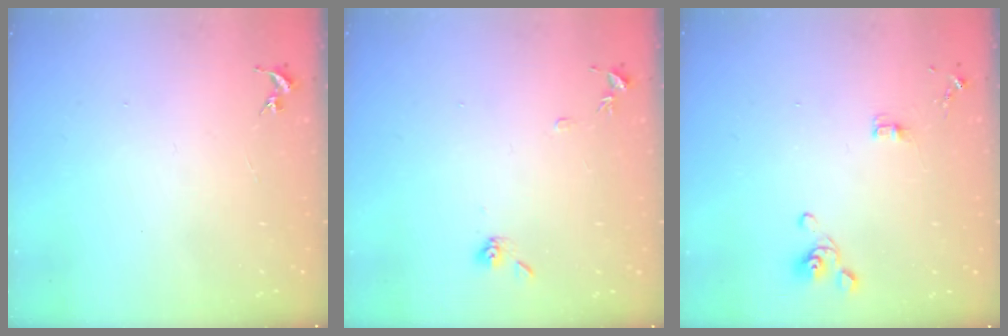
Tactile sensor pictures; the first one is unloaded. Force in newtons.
{"total": 6.4, "press": 6.3, "slide": 0.9}
{"total": 5.4, "press": 4.7, "slide": 2.7}